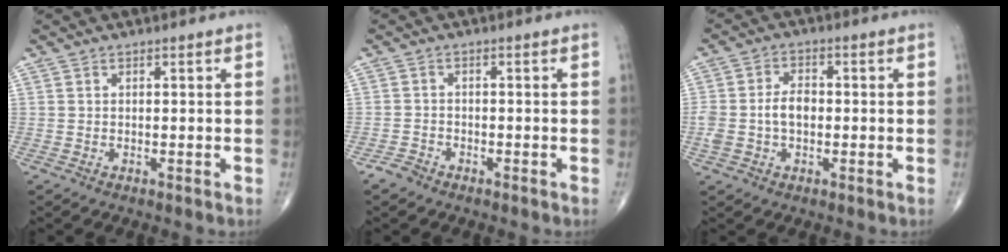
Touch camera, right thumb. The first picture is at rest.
{"total": 2.0, "force": [-1.6, 1.1, 0.4], "torque": [-0.009, 0.007, -0.030]}
{"total": 6.2, "force": [-0.5, 4.0, 4.7], "torque": [-0.099, 0.020, -0.009]}